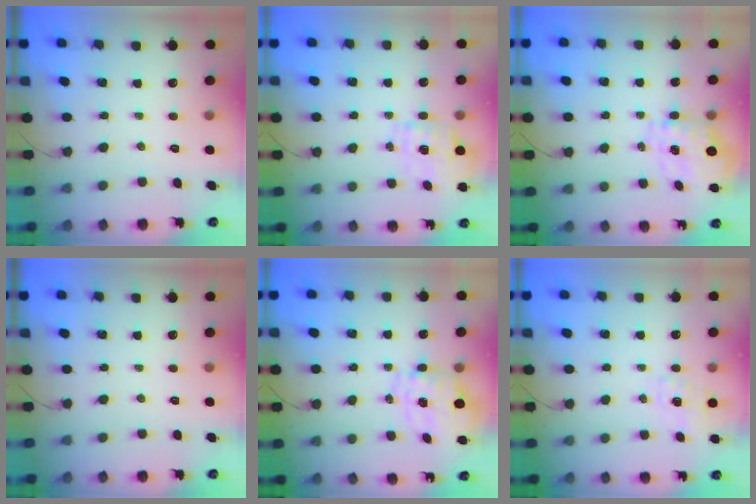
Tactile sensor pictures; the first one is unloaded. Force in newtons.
{"total": 1.7, "press": 1.6, "slide": 0.6}
{"total": 2.9, "press": 2.7, "slide": 1.1}
{"total": 0.0}
{"total": 2.0, "press": 1.7, "slide": 1.1}
{"total": 2.3, "press": 2.1, "slide": 1.0}